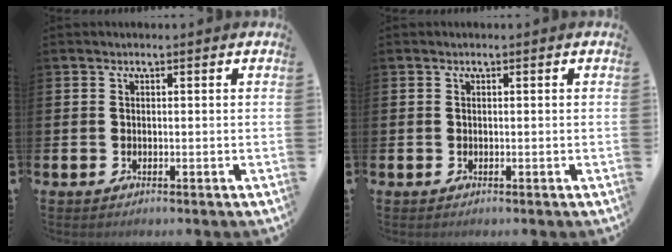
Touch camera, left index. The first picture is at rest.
{"total": 0.0}